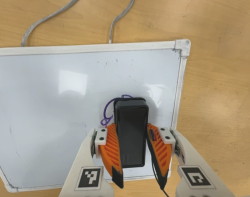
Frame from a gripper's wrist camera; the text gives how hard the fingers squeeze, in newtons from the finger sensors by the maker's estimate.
{"total": 10.6, "left": 9.9, "right": 11.3}